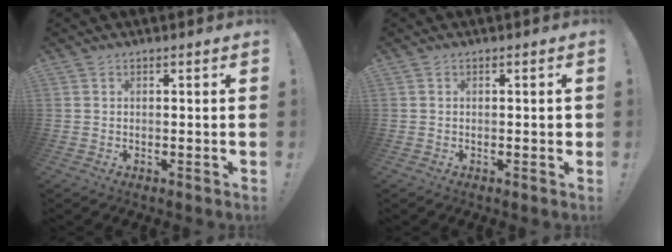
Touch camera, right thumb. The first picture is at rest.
{"total": 1.0, "force": [0.1, 0.5, 0.8], "torque": [-0.006, 0.002, 0.000]}